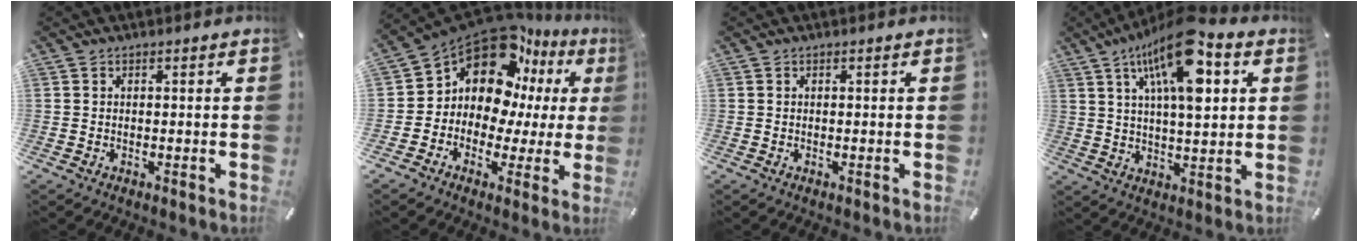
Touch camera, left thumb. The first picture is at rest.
{"total": 14.5, "force": [8.5, 9.3, 7.1], "torque": [-0.164, -0.085, 0.145]}
{"total": 0.0}
{"total": 16.7, "force": [7.7, 6.4, 13.3], "torque": [-0.229, -0.019, 0.123]}